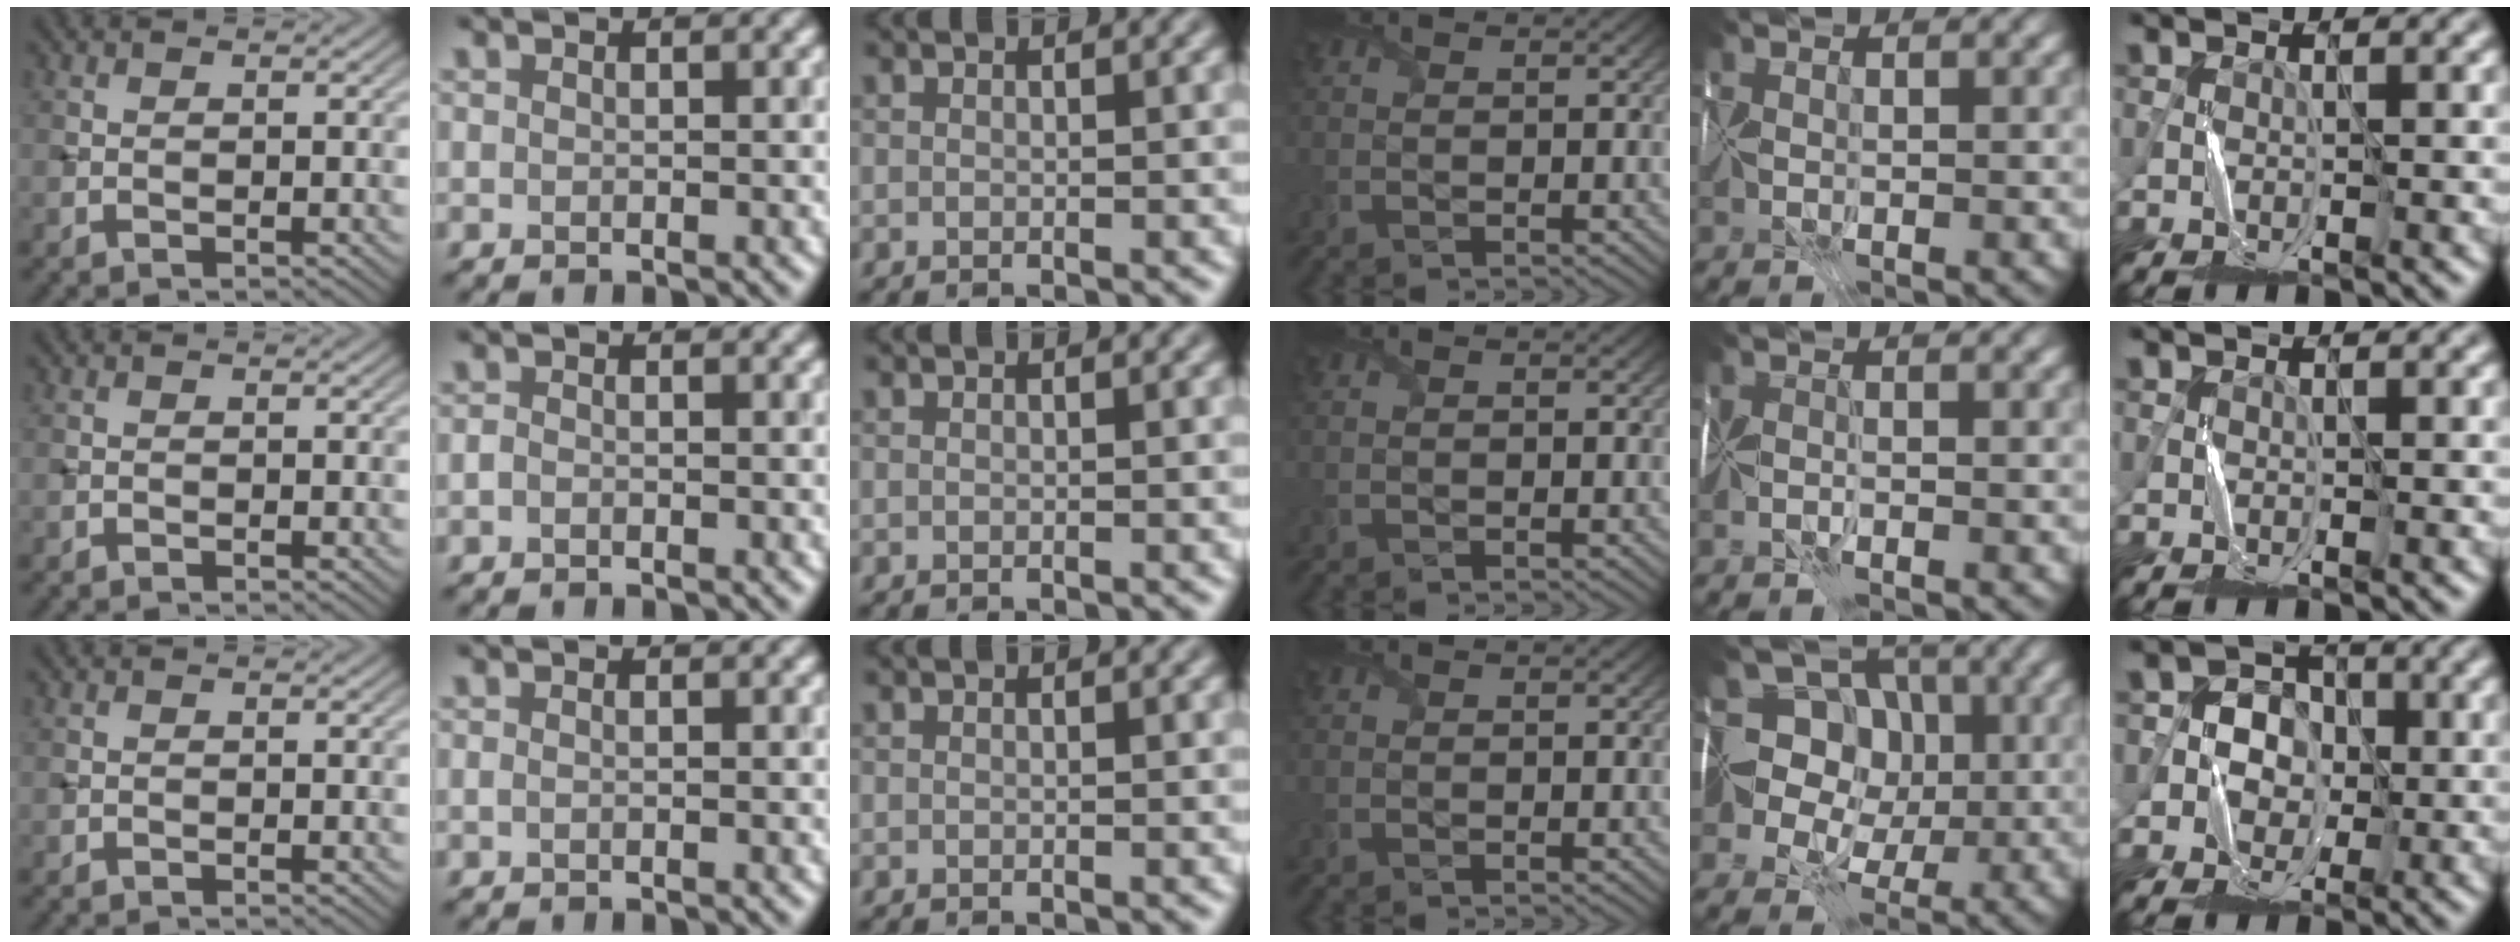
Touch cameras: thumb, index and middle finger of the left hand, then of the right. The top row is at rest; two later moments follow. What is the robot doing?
{"motion": "fold", "object": "map"}